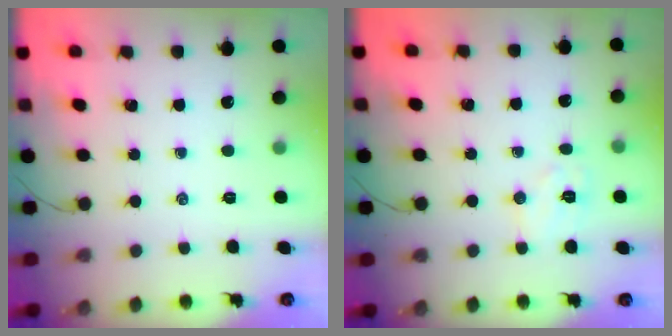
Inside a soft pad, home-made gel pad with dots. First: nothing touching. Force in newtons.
{"total": 5.6, "press": 5.5, "slide": 0.8}